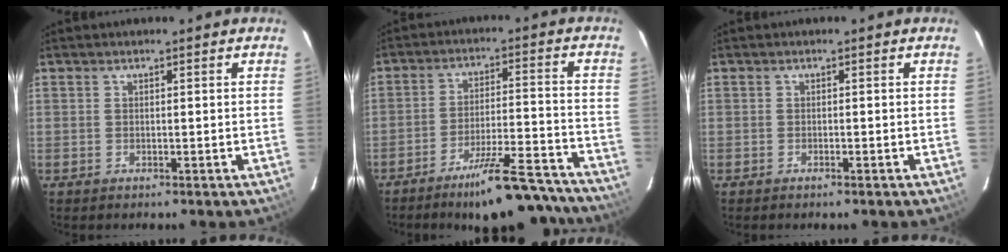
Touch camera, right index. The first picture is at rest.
{"total": 17.6, "force": [-15.6, 3.0, 7.5], "torque": [-0.118, 0.007, -0.216]}
{"total": 0.6, "force": [-0.5, 0.1, 0.2], "torque": [-0.002, 0.000, -0.010]}